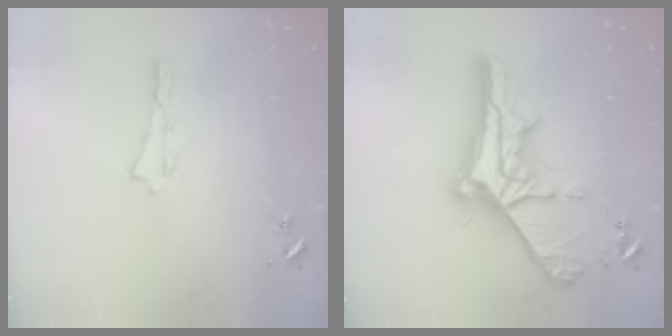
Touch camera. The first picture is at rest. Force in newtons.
{"total": 11.1, "press": 11.1, "slide": 1.3}